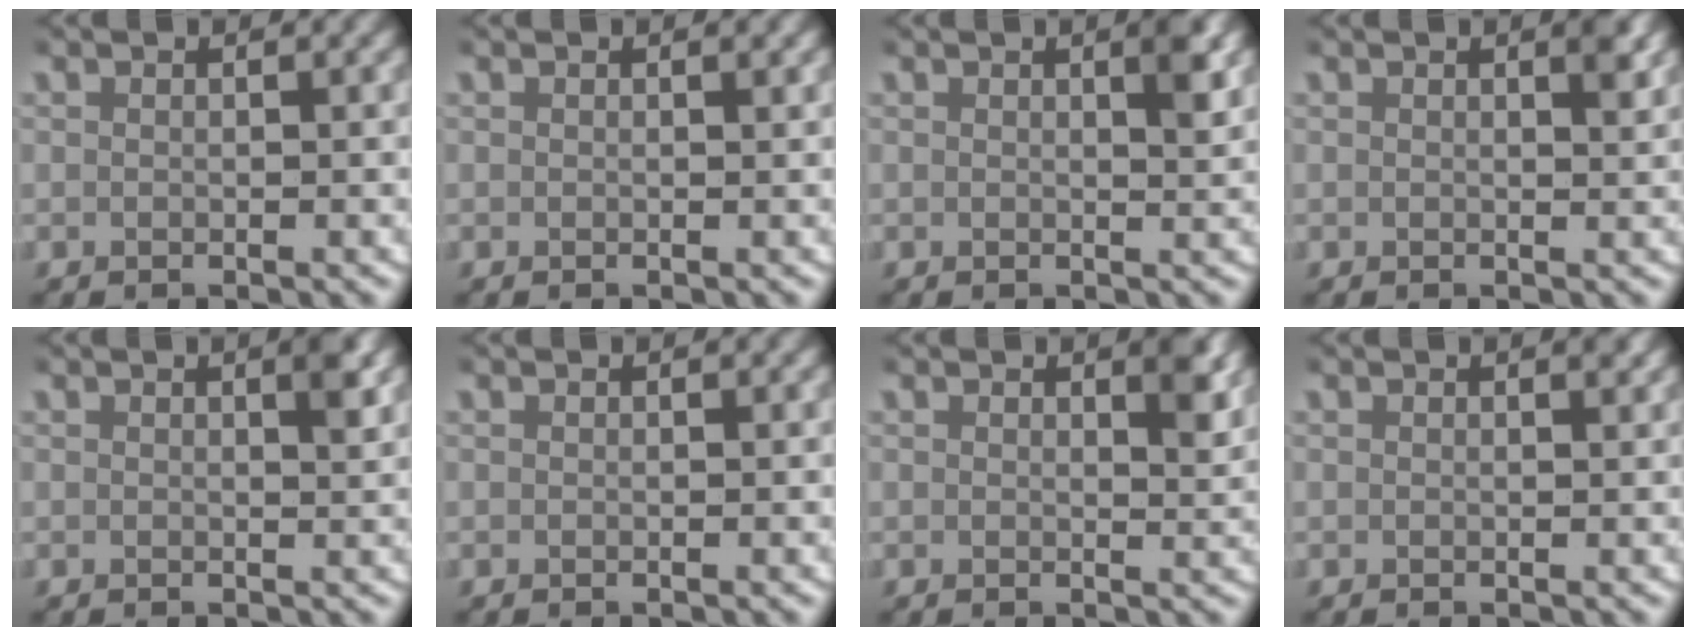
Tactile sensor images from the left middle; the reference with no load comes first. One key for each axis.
{"total": 0.0}
{"total": 1.7, "fx": 0.8, "fy": 0.1, "fz": 1.5, "tx": -0.017, "ty": -0.001, "tz": 0.010}
{"total": 1.2, "fx": 0.7, "fy": 0.1, "fz": 1.0, "tx": -0.007, "ty": -0.001, "tz": 0.008}
{"total": 1.4, "fx": 0.6, "fy": 0.0, "fz": 1.3, "tx": -0.013, "ty": 0.001, "tz": 0.007}
{"total": 0.0}
{"total": 1.7, "fx": 0.9, "fy": 0.4, "fz": 1.4, "tx": -0.010, "ty": -0.005, "tz": 0.013}
{"total": 0.5, "fx": 0.4, "fy": -0.1, "fz": 0.3, "tx": 0.000, "ty": 0.001, "tz": 0.005}